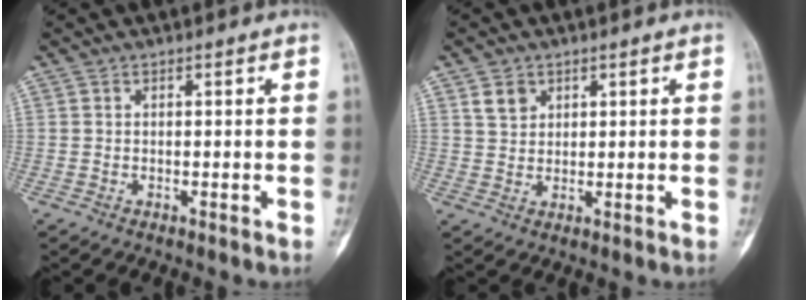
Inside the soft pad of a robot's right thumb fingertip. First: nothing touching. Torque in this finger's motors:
{"motor_torque": [-0.46, 0.40, 0.30, 0.23, 0.00]}